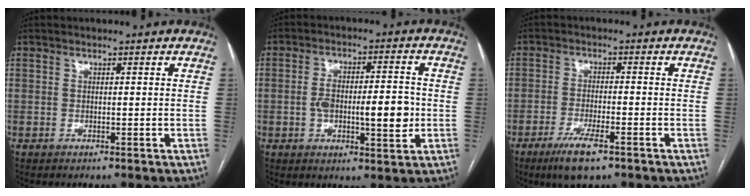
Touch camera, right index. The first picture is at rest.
{"total": 10.0, "force": [-1.2, 3.1, 9.4], "torque": [-0.158, 0.008, -0.016]}
{"total": 6.6, "force": [-4.2, 1.2, 5.0], "torque": [-0.097, -0.012, -0.069]}